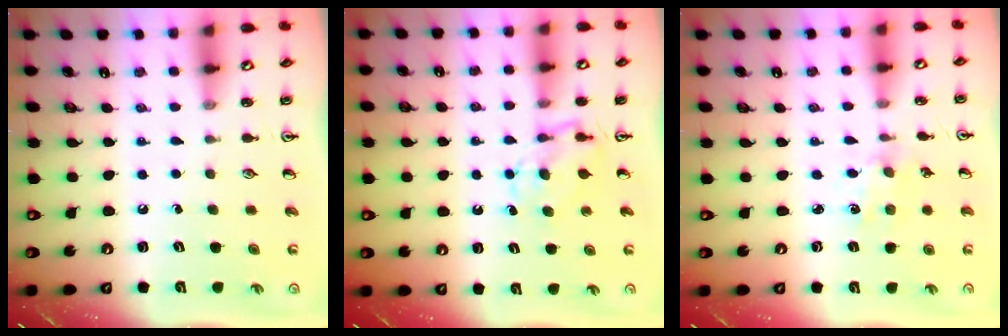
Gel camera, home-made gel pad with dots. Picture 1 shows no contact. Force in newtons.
{"total": 6.4, "press": 6.4, "slide": 0.7}
{"total": 1.7, "press": 1.6, "slide": 0.4}